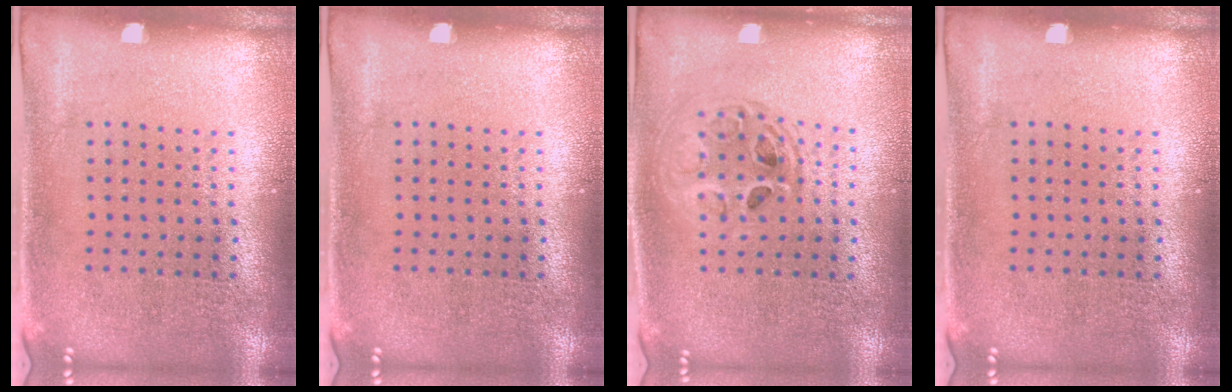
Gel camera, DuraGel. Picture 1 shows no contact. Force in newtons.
{"total": 0.0}
{"total": 1.4, "press": 1.2, "slide": 0.7}
{"total": 0.0}